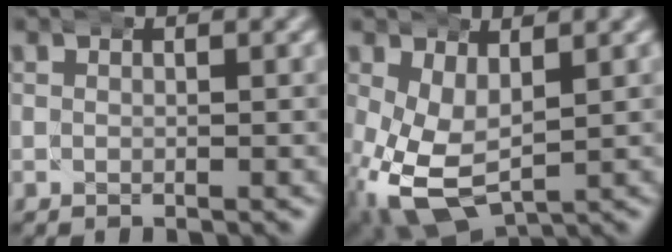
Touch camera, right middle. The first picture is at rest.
{"total": 9.4, "force": [-3.3, 7.2, 5.0], "torque": [-0.141, -0.068, -0.032]}